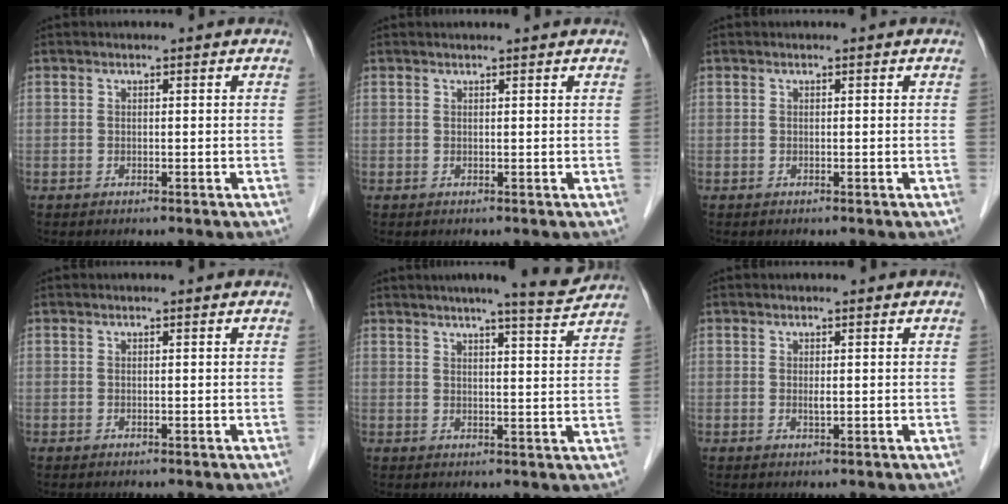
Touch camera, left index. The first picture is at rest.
{"total": 1.9, "force": [1.8, 0.0, 0.6], "torque": [-0.008, 0.009, 0.021]}
{"total": 0.0}
{"total": 0.0}
{"total": 6.7, "force": [6.1, -0.7, 2.8], "torque": [-0.047, -0.010, 0.075]}
{"total": 0.7, "force": [-0.1, 0.1, 0.7], "torque": [-0.017, -0.006, -0.001]}